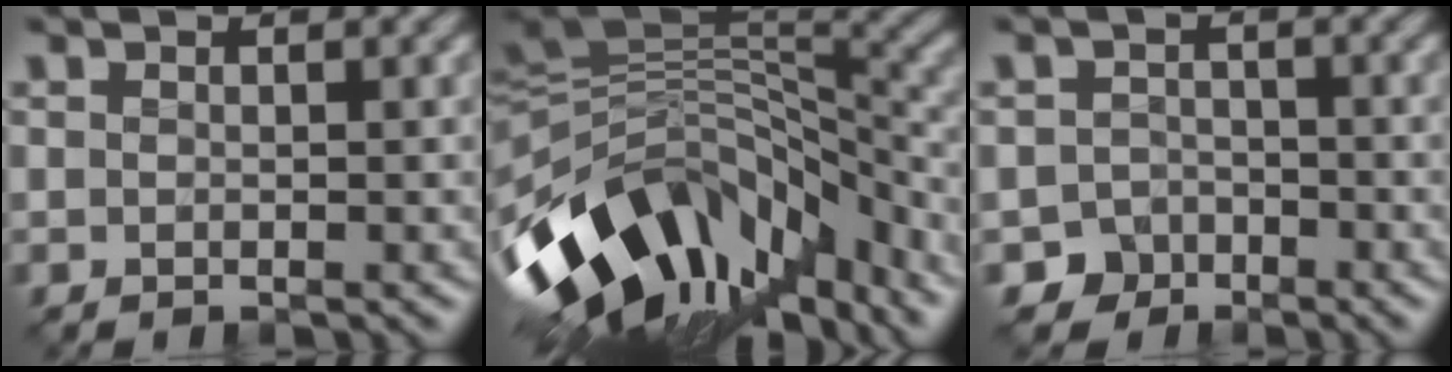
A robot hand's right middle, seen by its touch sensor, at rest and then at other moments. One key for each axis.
{"total": 13.7, "fx": -6.1, "fy": 8.0, "fz": 9.2, "tx": -0.185, "ty": 0.012, "tz": -0.104}
{"total": 2.8, "fx": -2.0, "fy": 1.9, "fz": 0.0, "tx": 0.014, "ty": 0.002, "tz": -0.036}